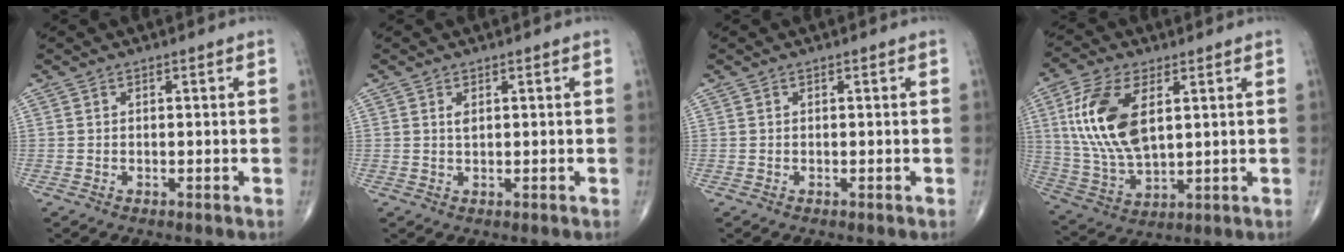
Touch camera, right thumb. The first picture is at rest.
{"total": 1.1, "force": [0.4, 0.5, 0.9], "torque": [-0.013, -0.001, 0.008]}
{"total": 0.0}
{"total": 15.6, "force": [4.2, 7.9, 12.8], "torque": [-0.260, -0.012, 0.088]}